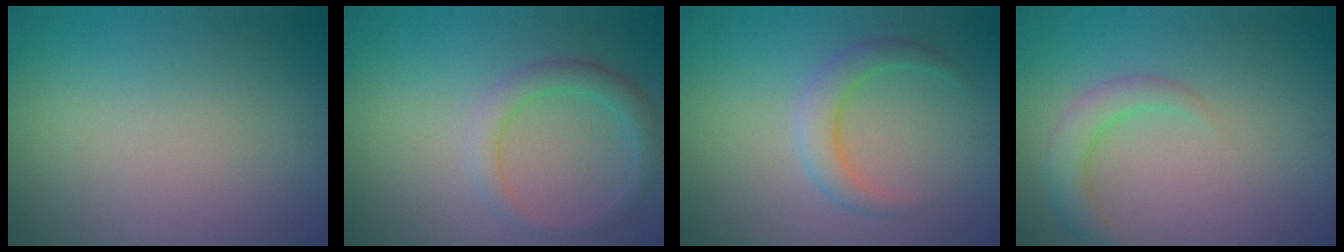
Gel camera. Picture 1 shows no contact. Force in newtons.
{"total": 2.6, "press": 2.6, "slide": 0.2}
{"total": 2.7, "press": 2.7, "slide": 0.2}
{"total": 2.8, "press": 2.8, "slide": 0.3}